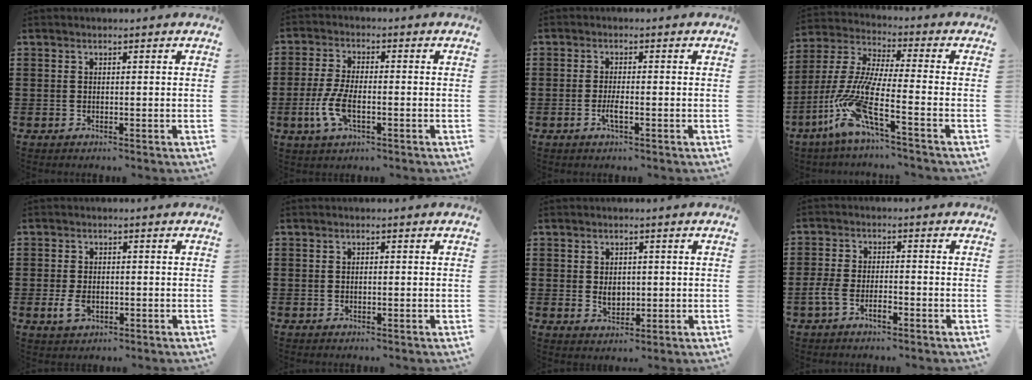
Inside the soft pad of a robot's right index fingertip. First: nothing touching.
{"total": 5.9, "force": [-1.9, 2.3, 5.1], "torque": [-0.128, -0.011, -0.043]}
{"total": 2.3, "force": [-0.9, 0.4, 2.1], "torque": [-0.044, -0.002, -0.017]}
{"total": 11.4, "force": [-6.4, 1.7, 9.3], "torque": [-0.234, -0.029, -0.140]}
{"total": 2.8, "force": [-0.8, 1.7, 2.1], "torque": [-0.055, -0.008, -0.017]}
{"total": 0.6, "force": [-0.1, 0.2, 0.6], "torque": [-0.012, -0.003, -0.001]}
{"total": 2.6, "force": [0.1, 1.8, 1.9], "torque": [-0.034, 0.001, 0.000]}
{"total": 4.0, "force": [-1.8, 2.1, 2.9], "torque": [-0.066, 0.004, -0.039]}